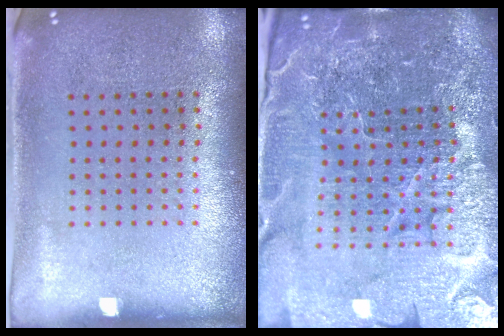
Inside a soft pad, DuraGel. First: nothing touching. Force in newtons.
{"total": 6.7, "press": 5.8, "slide": 3.3}